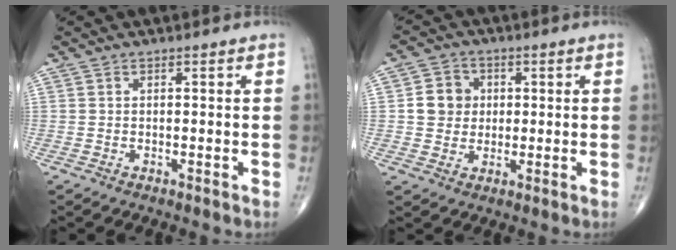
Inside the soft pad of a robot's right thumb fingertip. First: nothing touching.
{"total": 6.3, "force": [0.7, 5.7, 2.5], "torque": [-0.016, 0.003, 0.006]}